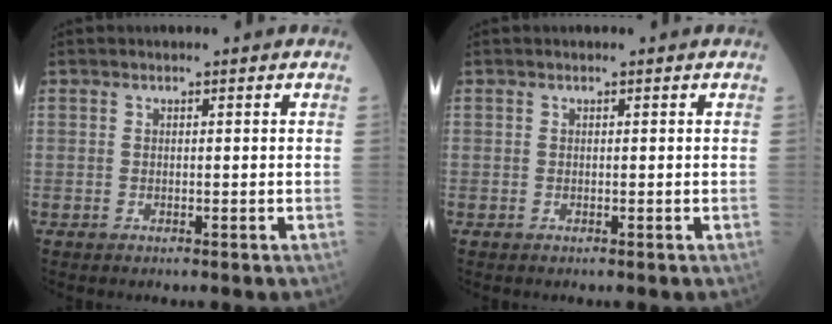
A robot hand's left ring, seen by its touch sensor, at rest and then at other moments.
{"total": 0.0}